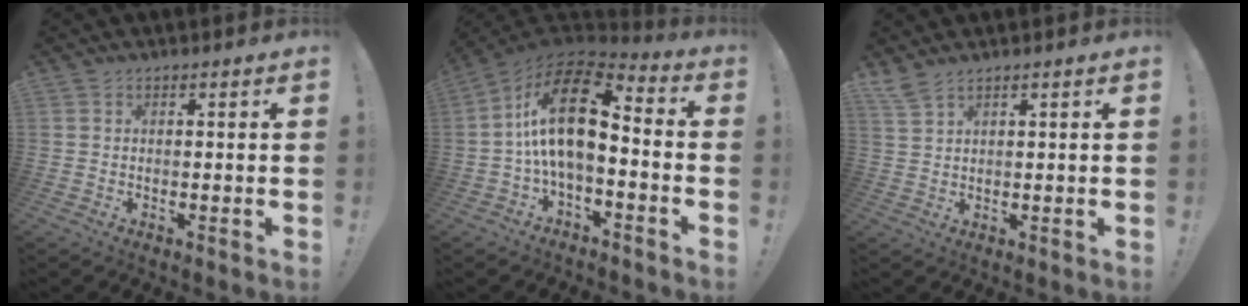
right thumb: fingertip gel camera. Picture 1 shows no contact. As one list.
[{"total": 18.2, "force": [2.0, 8.6, 15.9], "torque": [-0.291, -0.006, 0.033]}, {"total": 3.6, "force": [3.0, 0.6, 2.0], "torque": [-0.042, -0.014, 0.057]}]